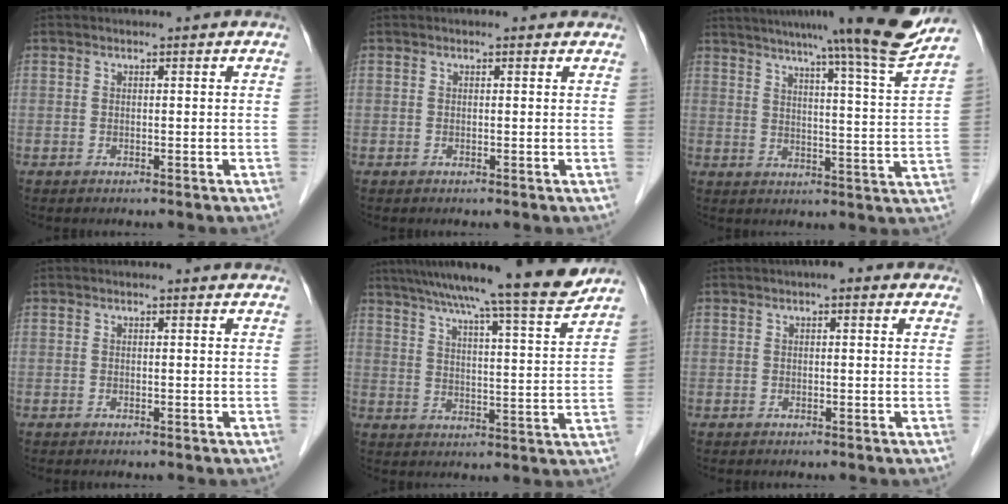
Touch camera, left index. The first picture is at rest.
{"total": 0.6, "force": [0.5, 0.4, 0.1], "torque": [-0.006, 0.000, -0.002]}
{"total": 19.3, "force": [16.5, -1.9, 9.9], "torque": [-0.149, -0.041, 0.210]}
{"total": 1.1, "force": [1.1, 0.2, 0.2], "torque": [-0.012, -0.002, 0.003]}
{"total": 18.5, "force": [16.0, -0.8, 9.2], "torque": [-0.141, -0.014, 0.223]}
{"total": 2.9, "force": [1.8, 1.1, 2.0], "torque": [-0.021, 0.018, 0.018]}